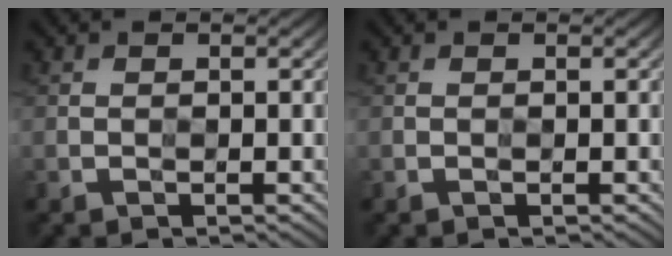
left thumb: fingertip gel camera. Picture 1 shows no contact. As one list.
[{"total": 0.0}]